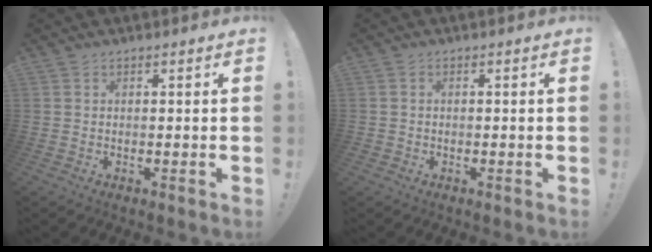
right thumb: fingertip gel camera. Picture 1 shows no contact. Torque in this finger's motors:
{"motor_torque": [0.10, 0.05, 0.19, -0.27, 0.01]}